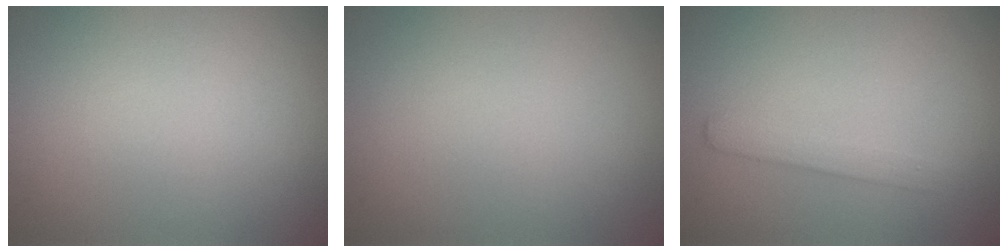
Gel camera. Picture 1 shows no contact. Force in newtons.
{"total": 0.0}
{"total": 1.7, "press": 1.7, "slide": 0.1}